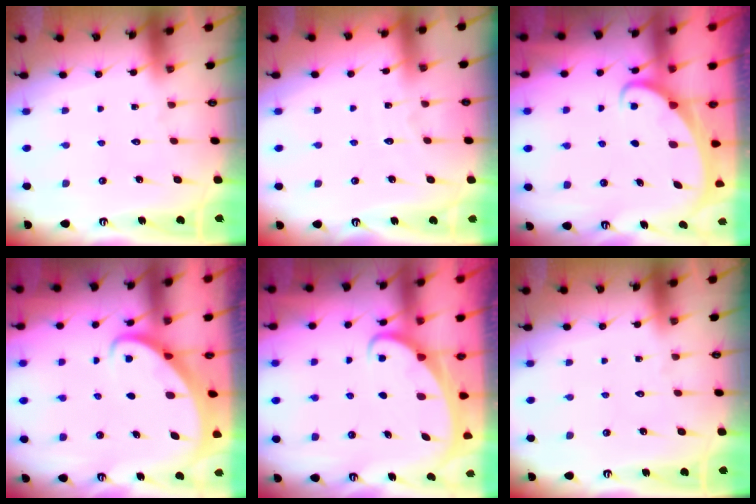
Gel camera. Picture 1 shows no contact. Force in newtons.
{"total": 3.4, "press": 3.4, "slide": 0.5}
{"total": 2.2, "press": 2.2, "slide": 0.3}
{"total": 2.6, "press": 2.6, "slide": 0.3}
{"total": 2.2, "press": 2.2, "slide": 0.3}
{"total": 0.0}